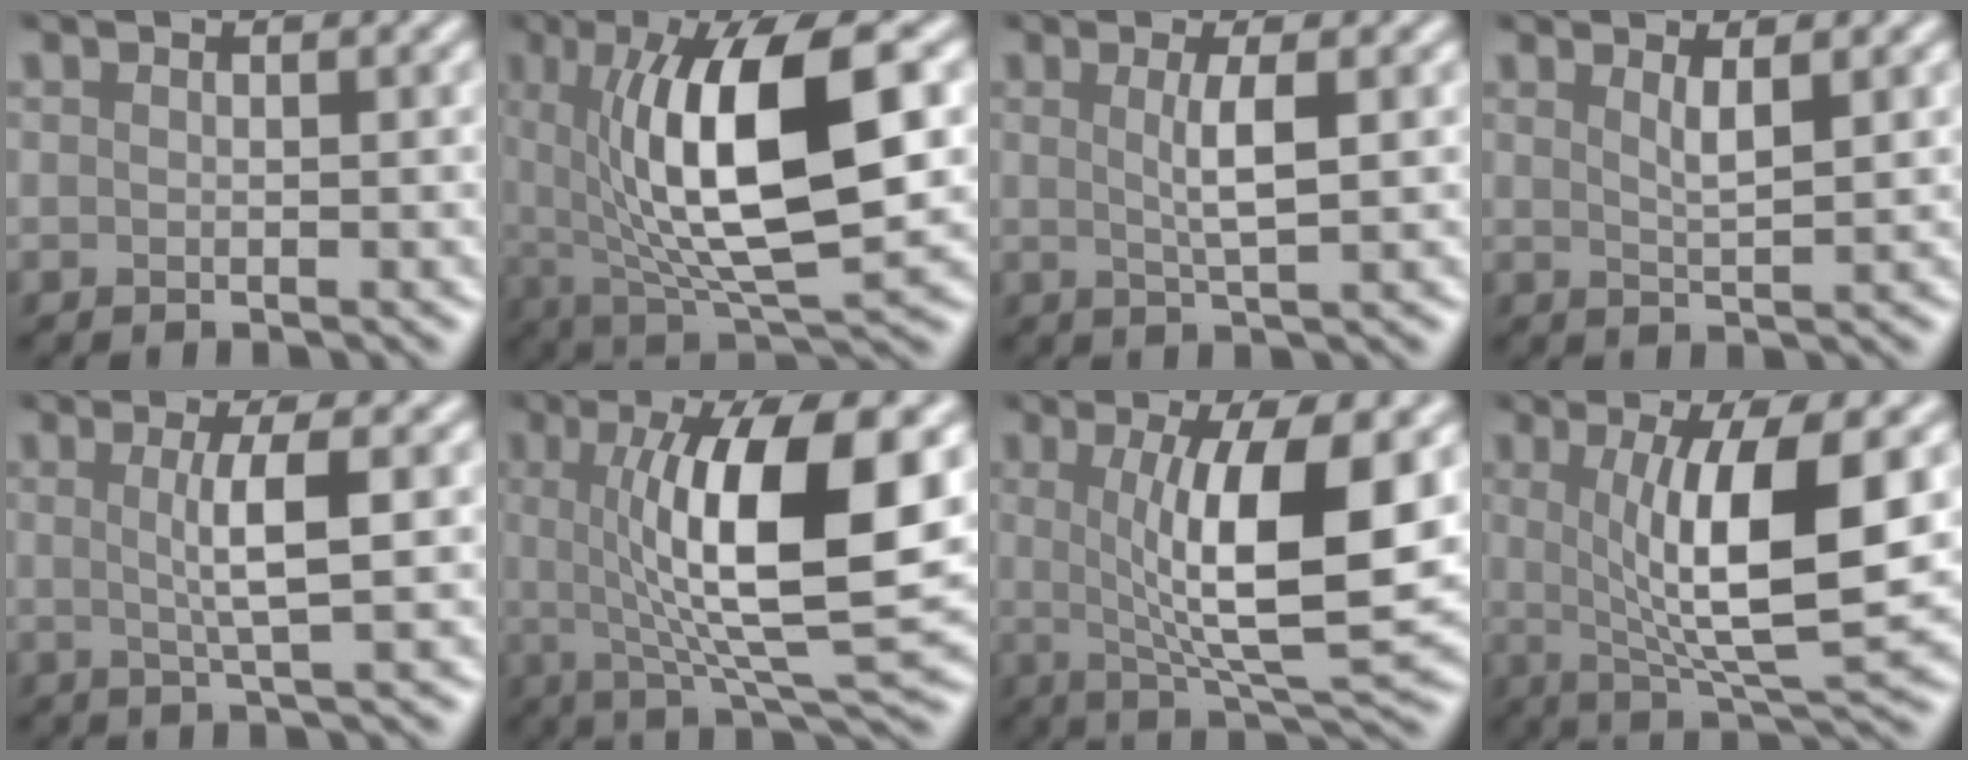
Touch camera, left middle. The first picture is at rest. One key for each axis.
{"total": 12.1, "fx": 1.6, "fy": 3.9, "fz": 11.4, "tx": -0.183, "ty": 0.000, "tz": 0.031}
{"total": 2.9, "fx": 0.5, "fy": 0.6, "fz": 2.8, "tx": -0.048, "ty": 0.000, "tz": 0.008}
{"total": 1.9, "fx": 0.9, "fy": 0.4, "fz": 1.6, "tx": -0.024, "ty": -0.001, "tz": 0.013}
{"total": 3.6, "fx": 0.4, "fy": 0.7, "fz": 3.5, "tx": -0.060, "ty": 0.000, "tz": 0.005}
{"total": 11.6, "fx": 1.6, "fy": 2.8, "fz": 11.1, "tx": -0.159, "ty": 0.000, "tz": 0.031}
{"total": 9.7, "fx": 1.1, "fy": 2.3, "fz": 9.3, "tx": -0.141, "ty": -0.014, "tz": 0.026}
{"total": 9.0, "fx": 1.2, "fy": 2.2, "fz": 8.7, "tx": -0.133, "ty": -0.013, "tz": 0.027}